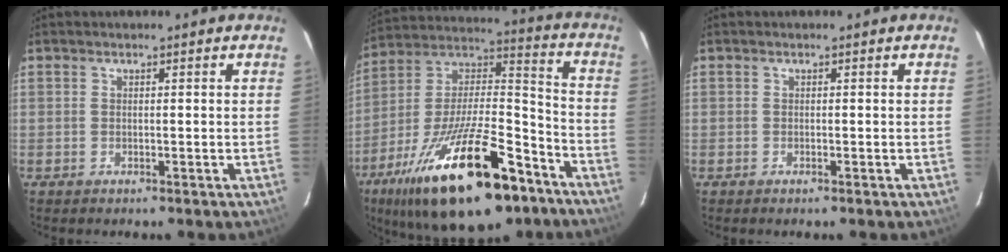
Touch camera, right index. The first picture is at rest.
{"total": 29.5, "force": [-17.5, 10.7, 21.2], "torque": [-0.382, -0.015, -0.274]}
{"total": 0.0}